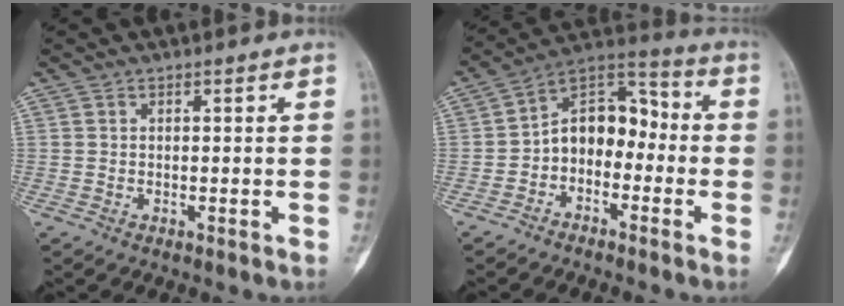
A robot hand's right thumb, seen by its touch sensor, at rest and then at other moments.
{"total": 11.1, "force": [-2.3, 7.7, 7.6], "torque": [-0.089, 0.060, -0.057]}